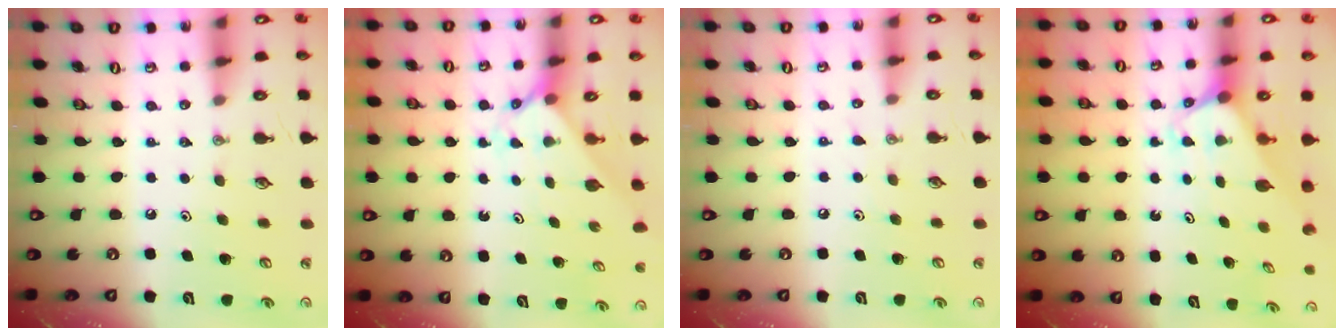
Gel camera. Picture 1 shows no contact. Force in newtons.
{"total": 2.3, "press": 2.3, "slide": 0.2}
{"total": 3.0, "press": 3.0, "slide": 0.3}
{"total": 1.9, "press": 1.9, "slide": 0.1}